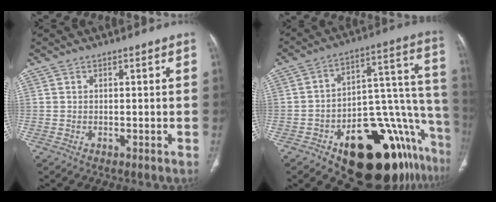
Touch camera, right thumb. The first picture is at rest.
{"total": 27.5, "force": [-14.7, 11.9, 19.9], "torque": [-0.161, 0.115, -0.204]}